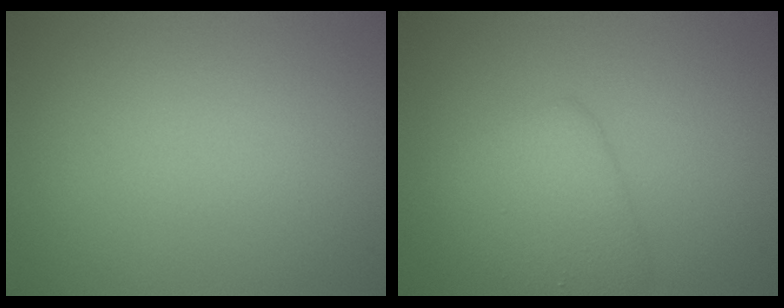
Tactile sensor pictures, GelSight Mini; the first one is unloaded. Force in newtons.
{"total": 3.5, "press": 3.5, "slide": 0.1}